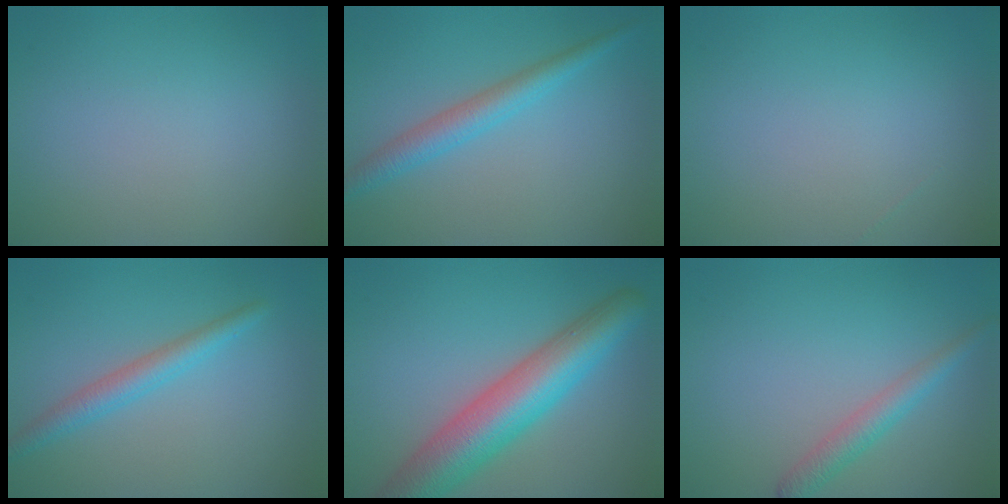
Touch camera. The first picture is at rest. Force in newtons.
{"total": 3.0, "press": 3.0, "slide": 0.1}
{"total": 0.0}
{"total": 2.6, "press": 2.6, "slide": 0.1}
{"total": 9.1, "press": 9.1, "slide": 0.2}
{"total": 2.5, "press": 2.5, "slide": 0.1}